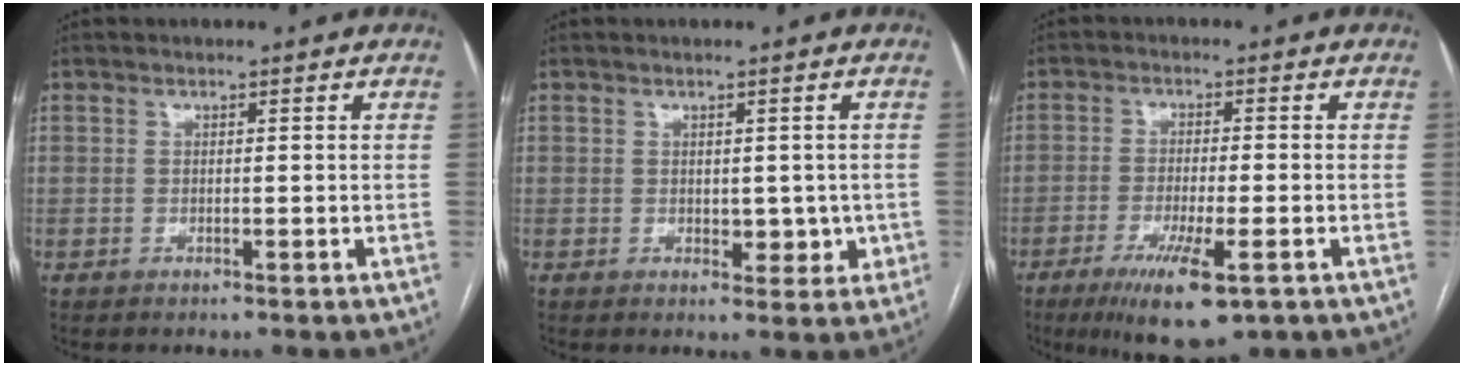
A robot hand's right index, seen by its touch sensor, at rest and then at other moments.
{"total": 3.7, "force": [-0.2, 2.4, 2.8], "torque": [-0.026, 0.002, 0.005]}
{"total": 9.8, "force": [-5.2, 1.7, 8.1], "torque": [-0.144, -0.025, -0.080]}